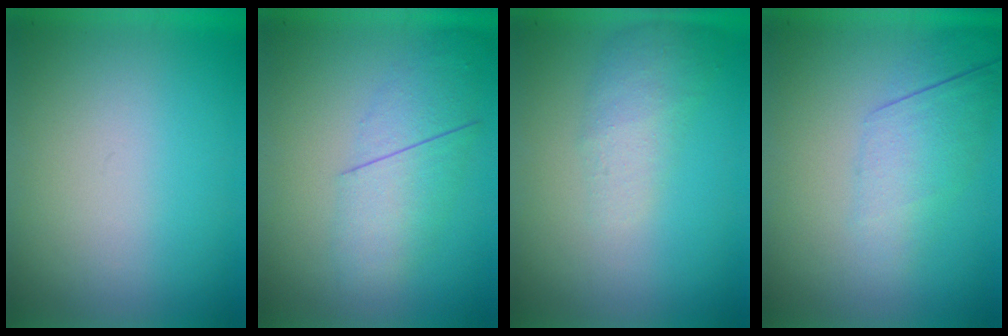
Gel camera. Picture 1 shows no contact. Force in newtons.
{"total": 2.4}
{"total": 2.2}
{"total": 2.3}